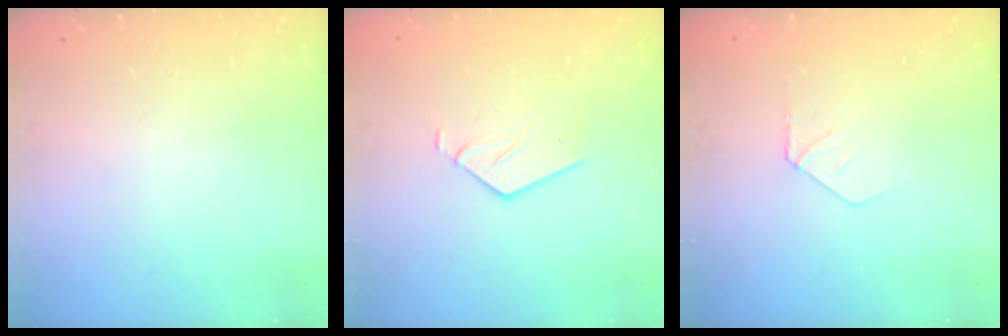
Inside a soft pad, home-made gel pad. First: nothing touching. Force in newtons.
{"total": 3.6, "press": 3.6, "slide": 0.3}
{"total": 4.1, "press": 4.1, "slide": 0.3}